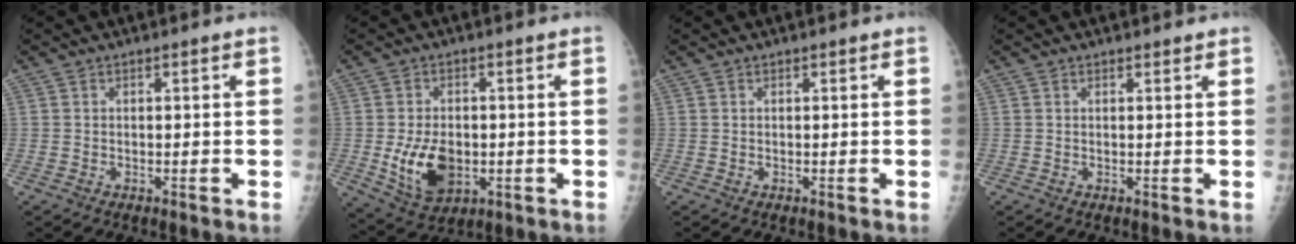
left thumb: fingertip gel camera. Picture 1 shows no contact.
{"total": 9.8, "force": [-1.4, 6.7, 7.0], "torque": [-0.099, -0.007, -0.008]}
{"total": 0.0}
{"total": 0.8, "force": [0.7, 0.2, 0.0], "torque": [0.002, -0.002, 0.011]}